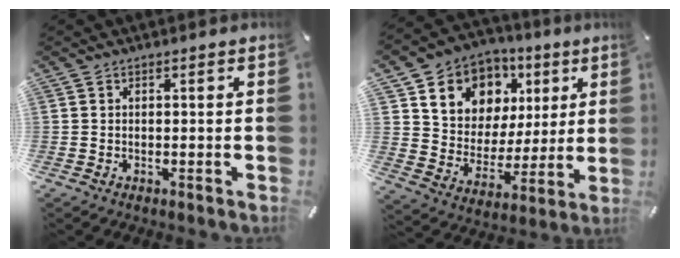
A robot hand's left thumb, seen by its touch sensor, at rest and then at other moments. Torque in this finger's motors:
{"motor_torque": [2.40, 2.42, 1.87, -0.89, 0.12]}